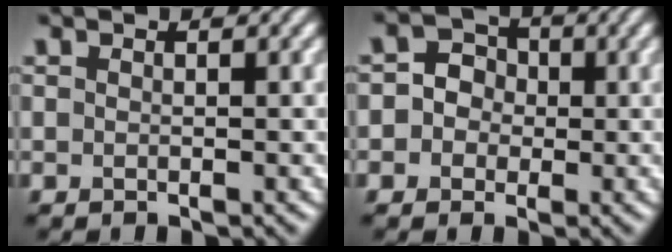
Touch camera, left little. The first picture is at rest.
{"total": 2.9, "force": [-0.1, 2.7, 1.0], "torque": [0.008, 0.008, -0.015]}